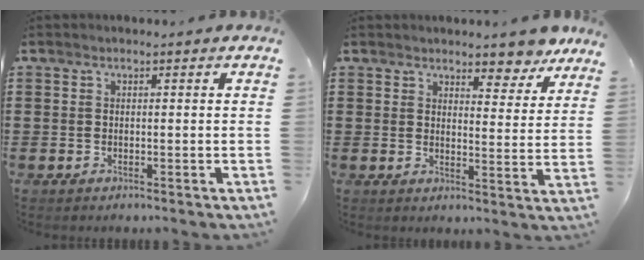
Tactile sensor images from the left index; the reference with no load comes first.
{"total": 6.0, "force": [5.8, 1.0, 1.5], "torque": [-0.026, -0.038, 0.102]}